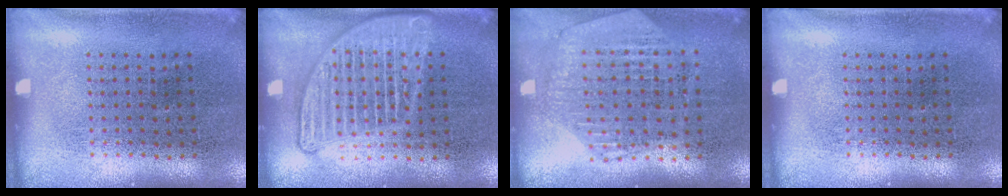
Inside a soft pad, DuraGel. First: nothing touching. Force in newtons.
{"total": 2.7, "press": 2.7, "slide": 0.2}
{"total": 1.2, "press": 1.1, "slide": 0.3}
{"total": 0.0}